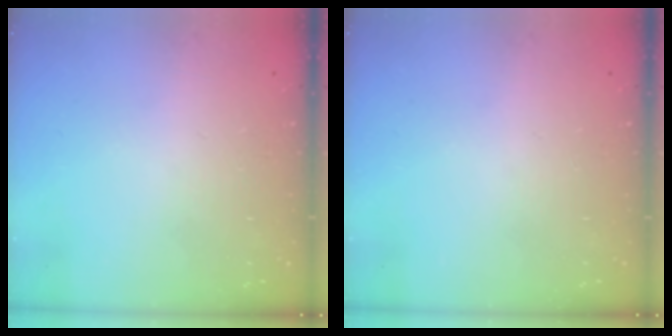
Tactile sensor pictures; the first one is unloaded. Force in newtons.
{"total": 0.0}